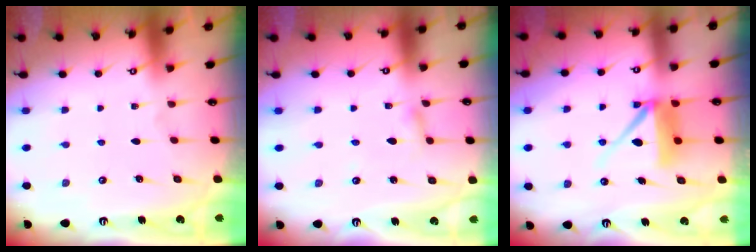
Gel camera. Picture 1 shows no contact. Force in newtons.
{"total": 2.0, "press": 2.0, "slide": 0.2}
{"total": 10.2, "press": 10.1, "slide": 1.2}